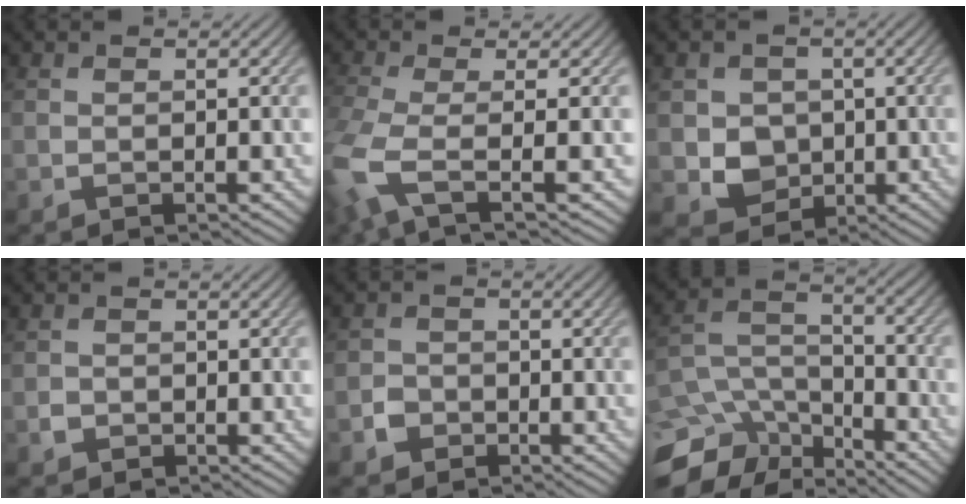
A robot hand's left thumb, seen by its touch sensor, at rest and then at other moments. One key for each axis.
{"total": 6.5, "fx": -2.2, "fy": 1.6, "fz": 5.9, "tx": -0.136, "ty": -0.014, "tz": -0.057}
{"total": 4.6, "fx": -0.1, "fy": 4.3, "fz": 1.8, "tx": -0.042, "ty": -0.006, "tz": -0.011}
{"total": 1.0, "fx": -0.4, "fy": 0.9, "fz": 0.2, "tx": 0.000, "ty": 0.001, "tz": -0.012}
{"total": 2.2, "fx": -1.0, "fy": 1.9, "fz": 0.4, "tx": -0.004, "ty": 0.001, "tz": -0.025}
{"total": 13.2, "fx": -9.8, "fy": 6.9, "fz": 5.6, "tx": -0.149, "ty": -0.030, "tz": -0.123}